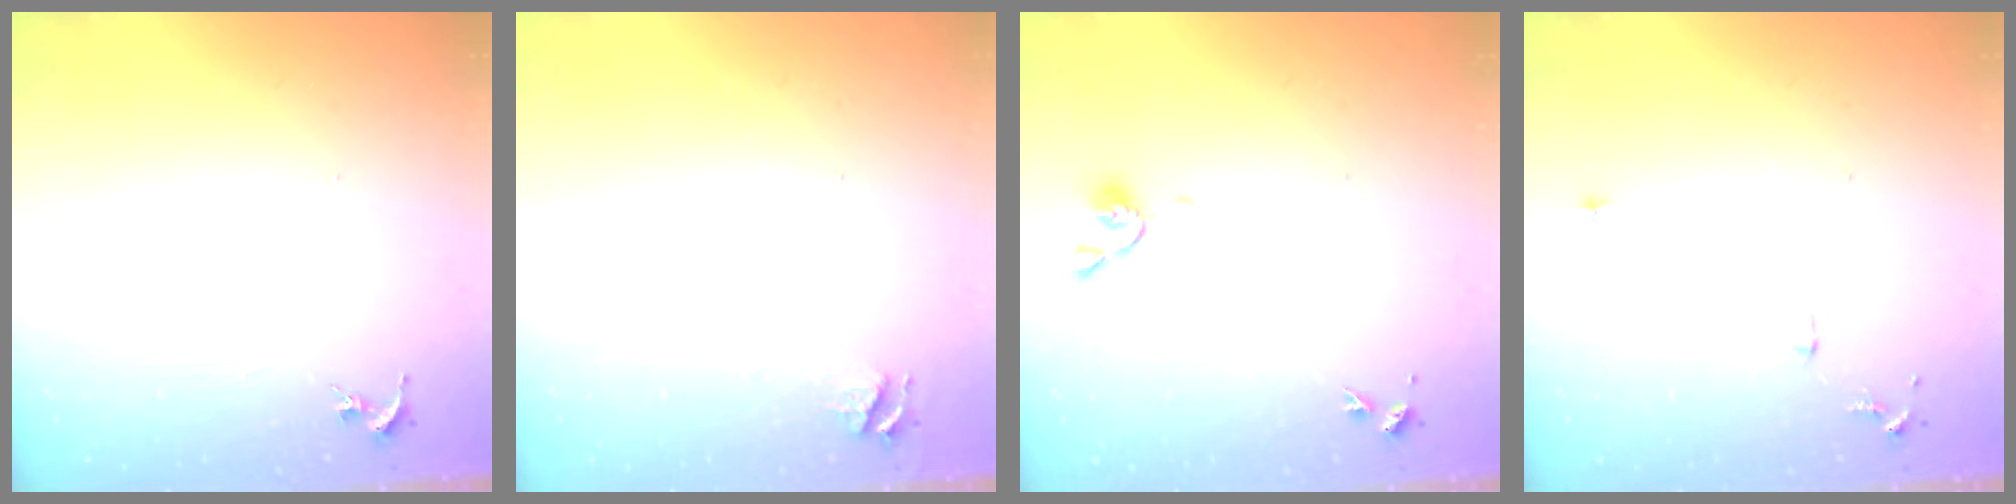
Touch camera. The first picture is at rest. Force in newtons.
{"total": 4.0, "press": 3.9, "slide": 0.4}
{"total": 5.3, "press": 5.2, "slide": 1.1}
{"total": 6.1, "press": 6.1, "slide": 0.7}